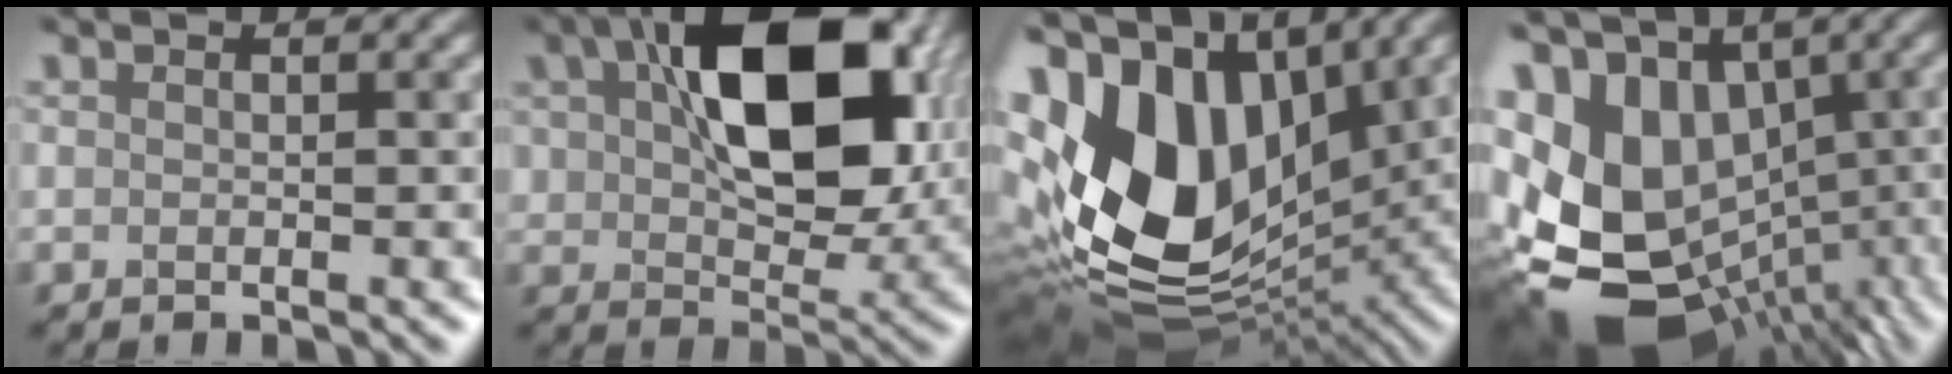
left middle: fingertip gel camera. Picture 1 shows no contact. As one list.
[{"total": 12.7, "force": [4.4, 7.1, 9.5], "torque": [-0.153, 0.011, 0.077]}, {"total": 16.5, "force": [3.6, 11.1, 11.6], "torque": [-0.263, -0.001, 0.072]}, {"total": 14.9, "force": [-0.1, 10.9, 10.2], "torque": [-0.211, -0.017, 0.045]}]